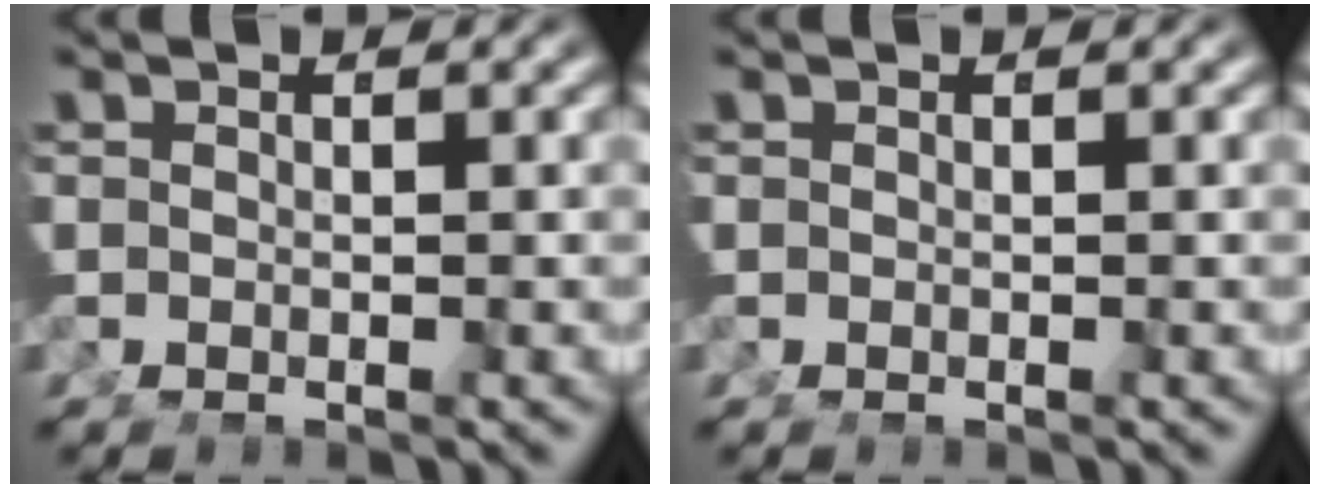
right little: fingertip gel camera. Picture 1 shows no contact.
{"total": 0.0}